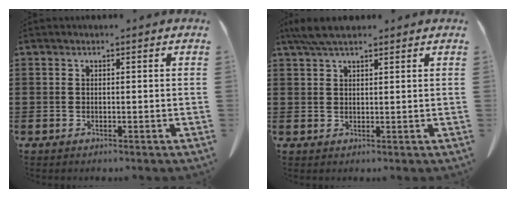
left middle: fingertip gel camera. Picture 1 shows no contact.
{"total": 4.2, "force": [3.2, 1.0, 2.4], "torque": [-0.056, -0.003, 0.061]}